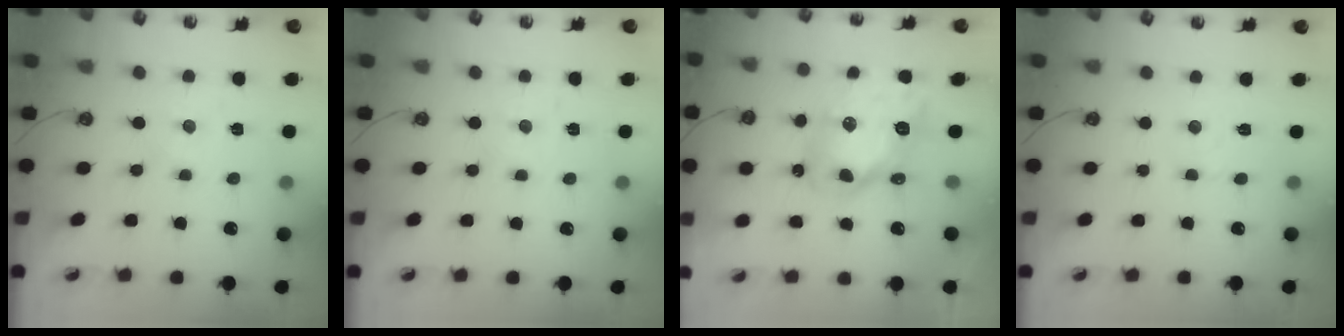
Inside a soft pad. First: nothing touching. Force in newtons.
{"total": 1.1, "press": 1.1, "slide": 0.2}
{"total": 13.0, "press": 12.9, "slide": 1.3}
{"total": 2.8, "press": 2.7, "slide": 0.4}